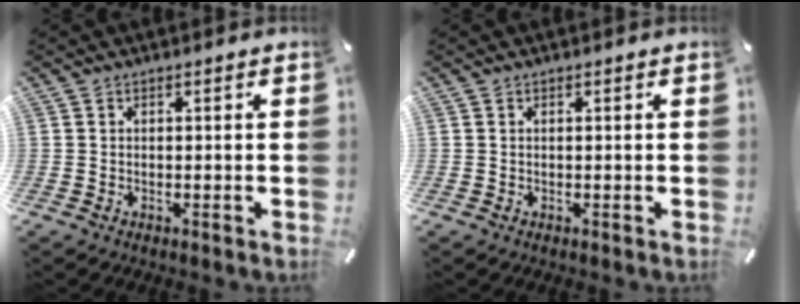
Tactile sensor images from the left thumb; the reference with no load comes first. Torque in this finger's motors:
{"motor_torque": [0.00, 0.01, 0.00, 0.00, 0.00]}